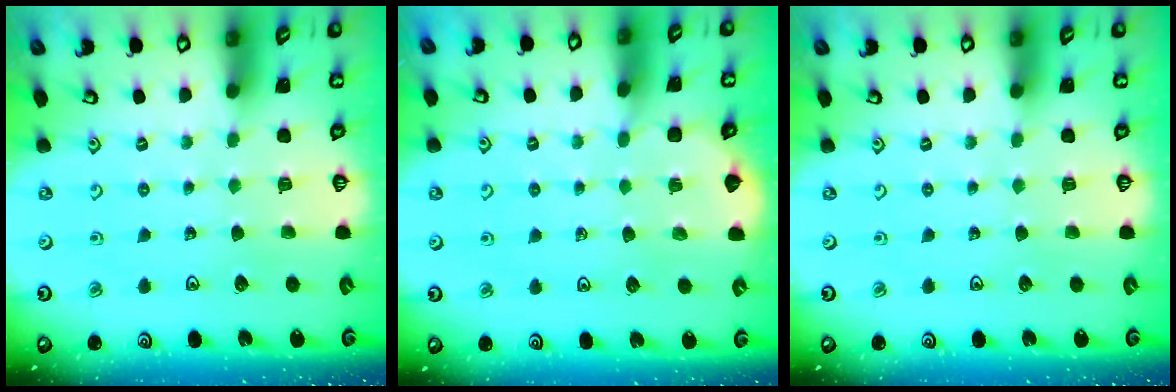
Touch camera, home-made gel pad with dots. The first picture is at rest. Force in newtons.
{"total": 1.6, "press": 1.5, "slide": 0.2}
{"total": 0.0}